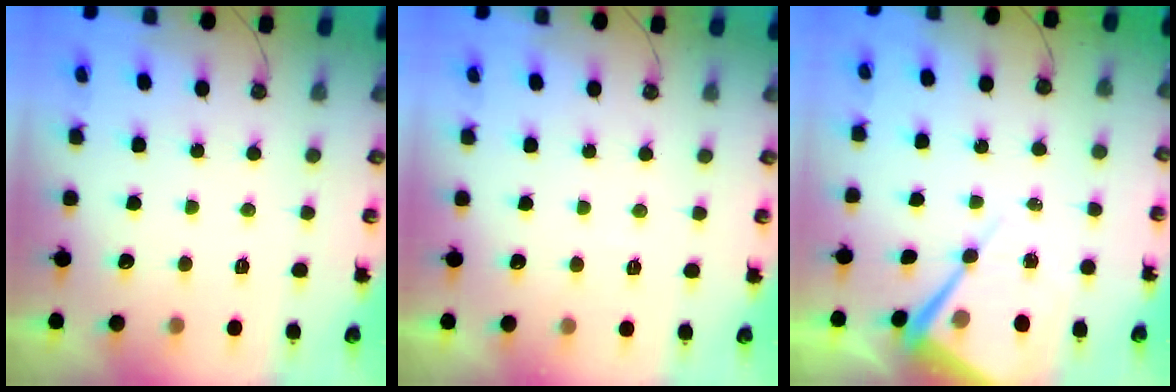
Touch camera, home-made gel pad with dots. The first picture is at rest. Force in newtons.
{"total": 2.7, "press": 2.7, "slide": 0.5}
{"total": 11.7, "press": 11.6, "slide": 1.1}